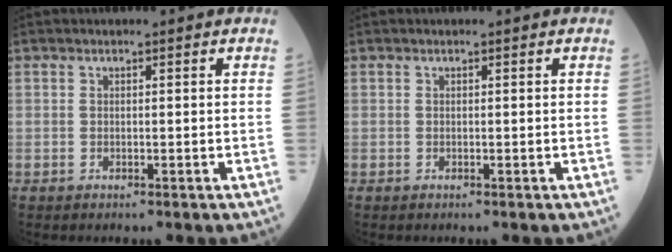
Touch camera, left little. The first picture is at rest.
{"total": 0.0}